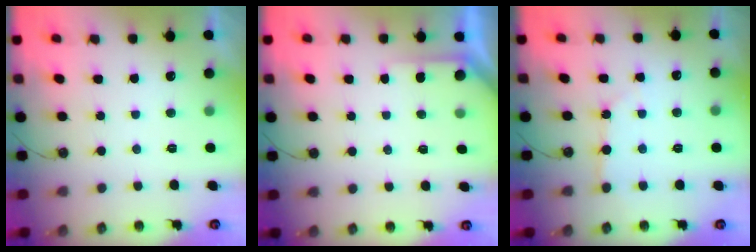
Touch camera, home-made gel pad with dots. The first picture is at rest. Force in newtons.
{"total": 2.9, "press": 2.8, "slide": 0.2}
{"total": 3.4, "press": 3.4, "slide": 0.3}